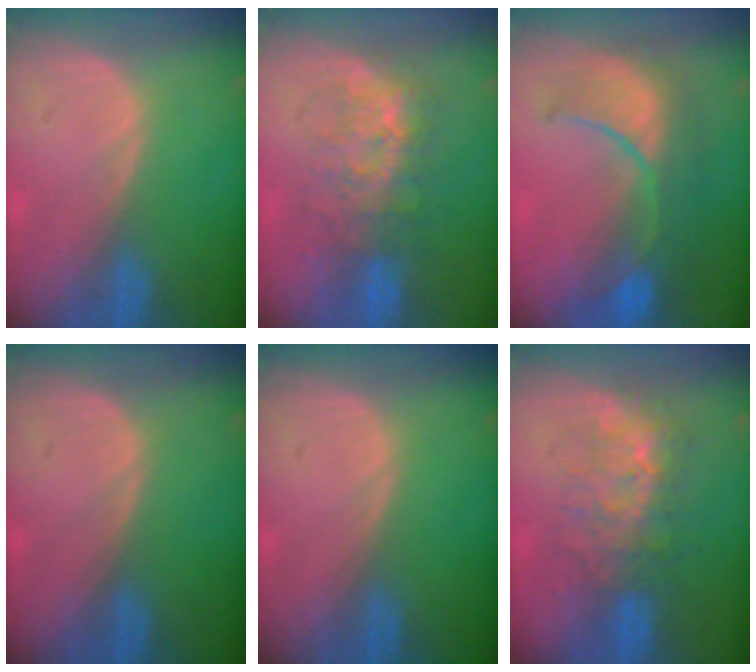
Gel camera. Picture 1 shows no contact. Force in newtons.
{"total": 7.8, "press": 7.7, "slide": 1.6}
{"total": 10.2, "press": 9.1, "slide": 4.5}
{"total": 0.0}
{"total": 0.0}
{"total": 8.0, "press": 7.6, "slide": 2.4}